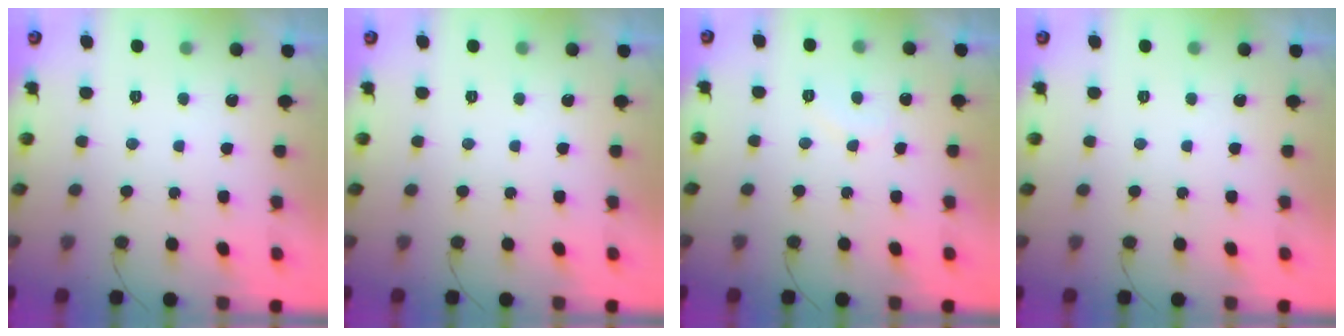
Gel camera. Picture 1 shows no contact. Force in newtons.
{"total": 0.0}
{"total": 5.3, "press": 5.3, "slide": 0.4}
{"total": 0.0}